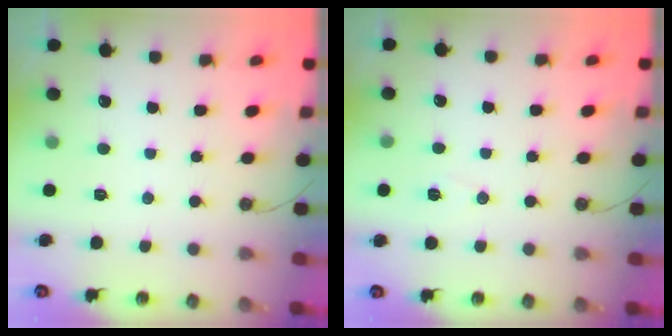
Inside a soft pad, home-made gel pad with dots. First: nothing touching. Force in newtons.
{"total": 6.6, "press": 4.9, "slide": 4.4}